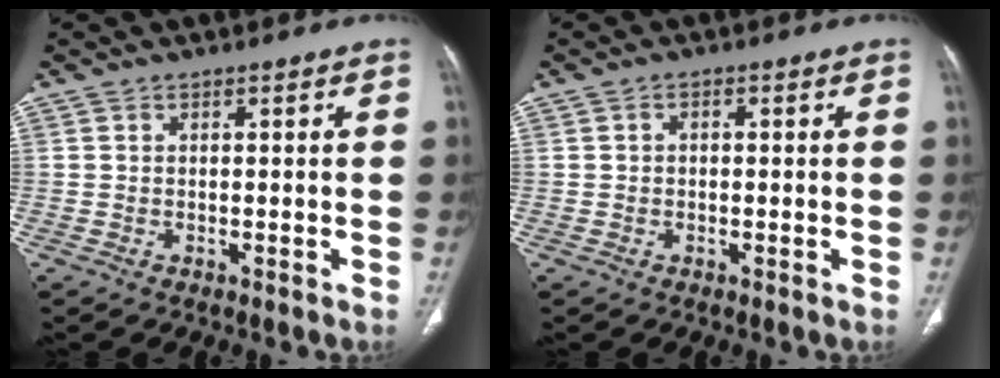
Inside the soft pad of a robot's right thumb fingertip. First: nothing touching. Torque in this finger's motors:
{"motor_torque": [-0.48, 0.10, -0.72, 0.12, 0.05]}